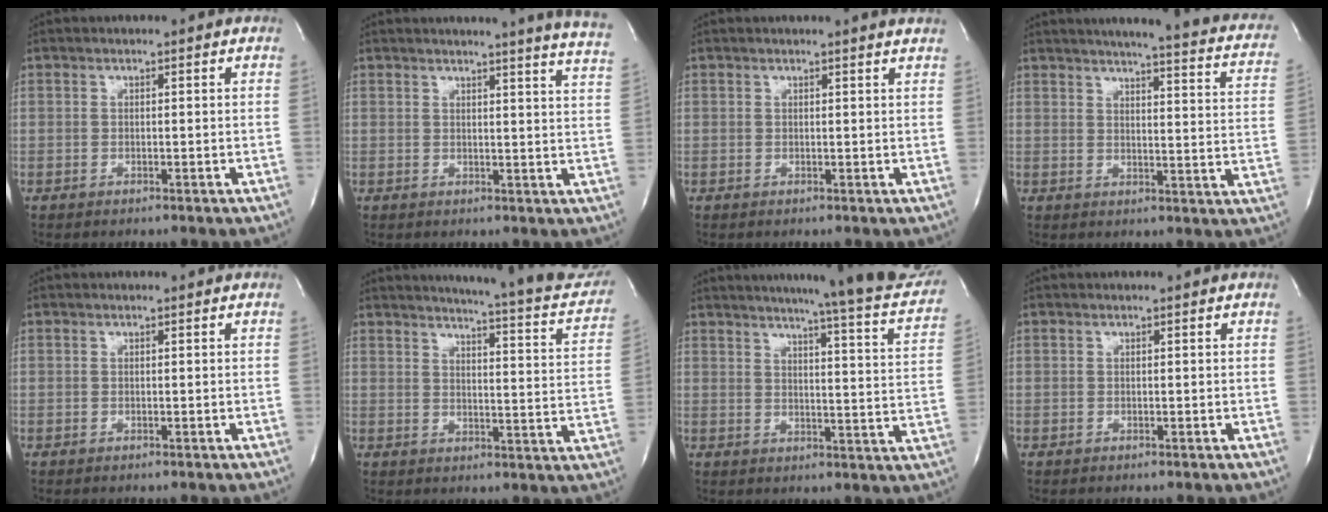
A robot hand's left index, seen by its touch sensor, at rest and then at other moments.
{"total": 11.7, "force": [10.6, -1.5, 4.6], "torque": [-0.063, -0.079, 0.094]}
{"total": 2.4, "force": [2.2, -0.5, 0.7], "torque": [-0.016, -0.009, 0.013]}
{"total": 19.9, "force": [16.3, 2.3, 11.1], "torque": [-0.146, -0.025, 0.174]}
{"total": 0.0}
{"total": 20.6, "force": [18.7, 2.0, 8.3], "torque": [-0.108, -0.073, 0.205]}
{"total": 25.1, "force": [22.4, 1.0, 11.3], "torque": [-0.159, -0.080, 0.256]}
{"total": 0.0}